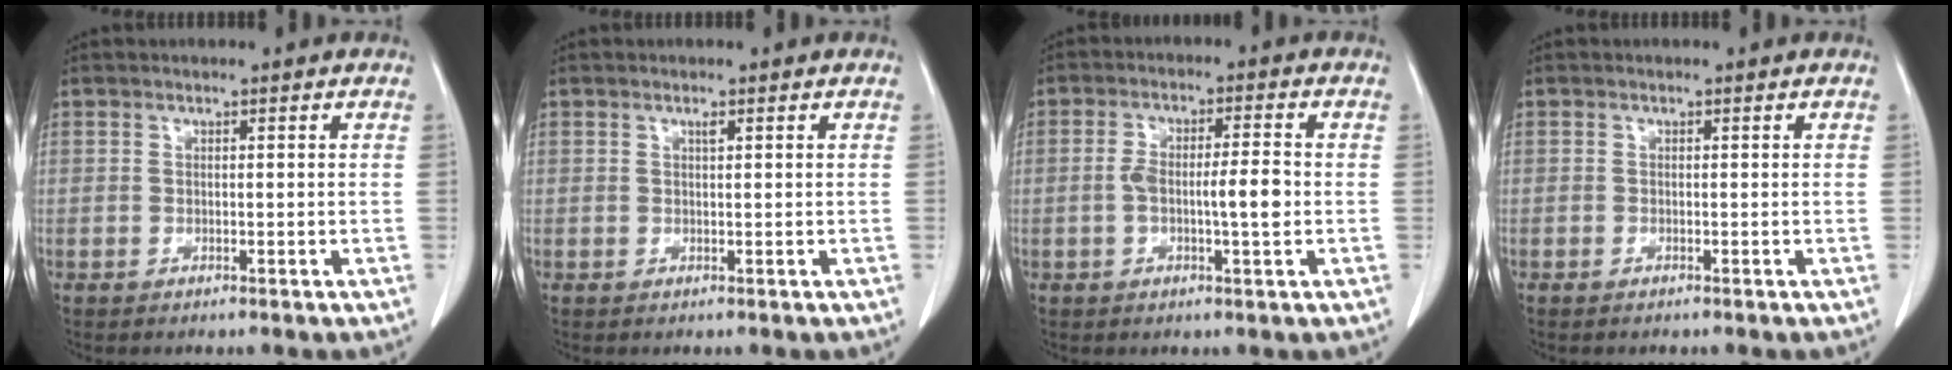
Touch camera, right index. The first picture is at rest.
{"total": 0.6, "force": [0.3, 0.1, 0.5], "torque": [-0.011, 0.000, 0.005]}
{"total": 6.5, "force": [-0.9, 1.1, 6.4], "torque": [-0.119, 0.010, -0.015]}
{"total": 0.0}